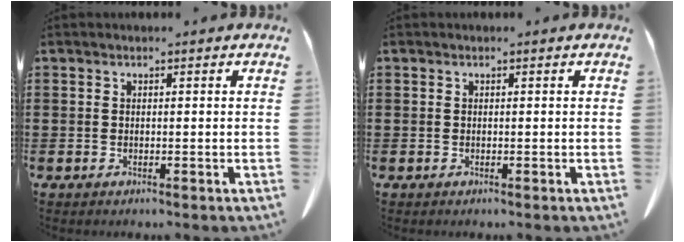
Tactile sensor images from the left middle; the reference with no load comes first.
{"total": 0.0}